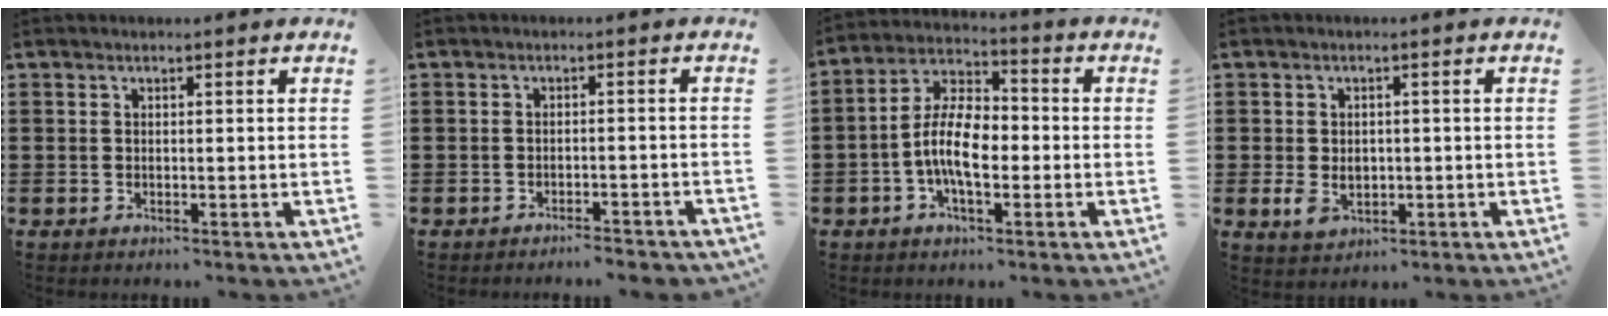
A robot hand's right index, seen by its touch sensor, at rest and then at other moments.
{"total": 2.1, "force": [-2.1, 0.0, 0.5], "torque": [-0.012, -0.001, -0.043]}
{"total": 9.3, "force": [-2.0, 4.5, 7.8], "torque": [-0.178, 0.001, -0.043]}
{"total": 3.1, "force": [-0.4, 2.3, 2.0], "torque": [-0.041, 0.004, -0.008]}